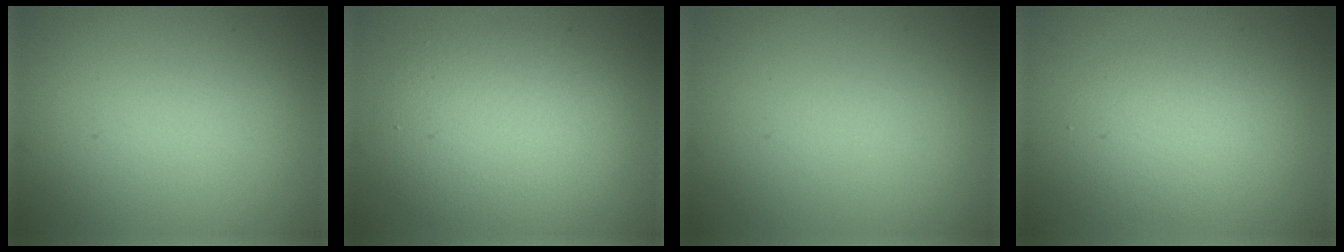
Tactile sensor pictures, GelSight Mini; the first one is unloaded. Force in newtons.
{"total": 6.1, "press": 6.1, "slide": 0.3}
{"total": 0.0}
{"total": 2.9, "press": 2.9, "slide": 0.3}